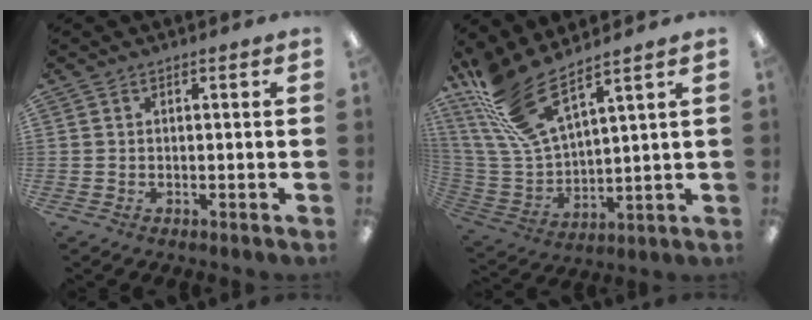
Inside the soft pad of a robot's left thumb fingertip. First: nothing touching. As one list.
[{"total": 16.1, "force": [11.8, 4.6, 9.9], "torque": [-0.242, -0.069, 0.211]}]